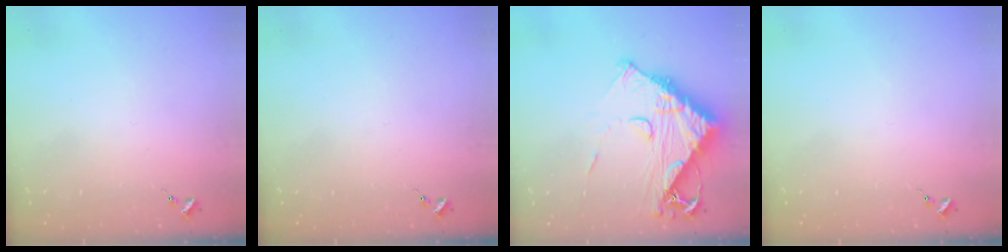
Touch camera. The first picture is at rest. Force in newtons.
{"total": 0.0}
{"total": 15.0, "press": 14.9, "slide": 1.4}
{"total": 0.0}